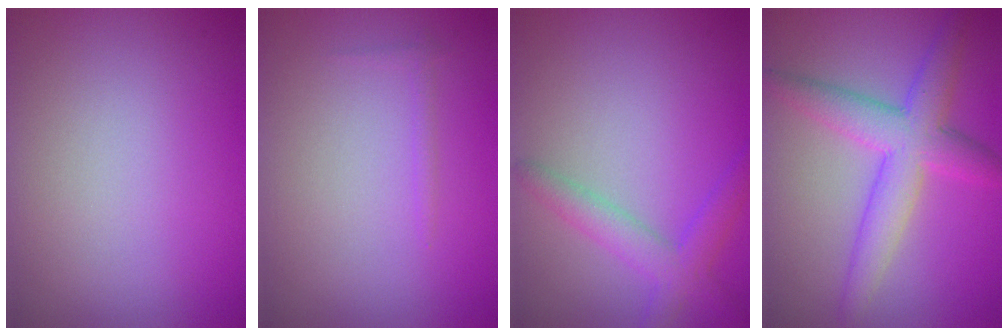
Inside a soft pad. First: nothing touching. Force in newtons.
{"total": 0.6, "press": 0.6, "slide": 0.1}
{"total": 2.2, "press": 2.2, "slide": 0.2}
{"total": 5.5, "press": 5.5, "slide": 0.1}